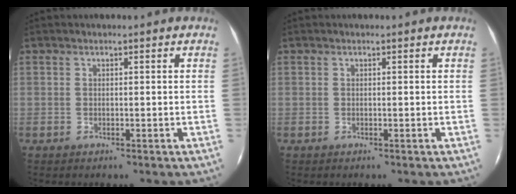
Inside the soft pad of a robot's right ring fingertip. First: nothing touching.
{"total": 0.0}